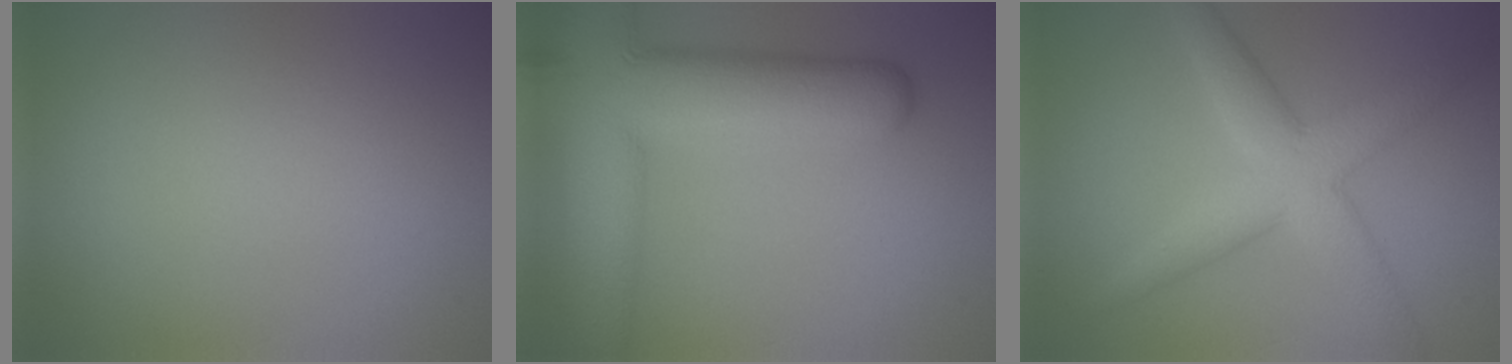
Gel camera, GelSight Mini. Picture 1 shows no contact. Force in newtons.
{"total": 12.8, "press": 12.8, "slide": 0.9}
{"total": 5.4, "press": 5.4, "slide": 0.3}